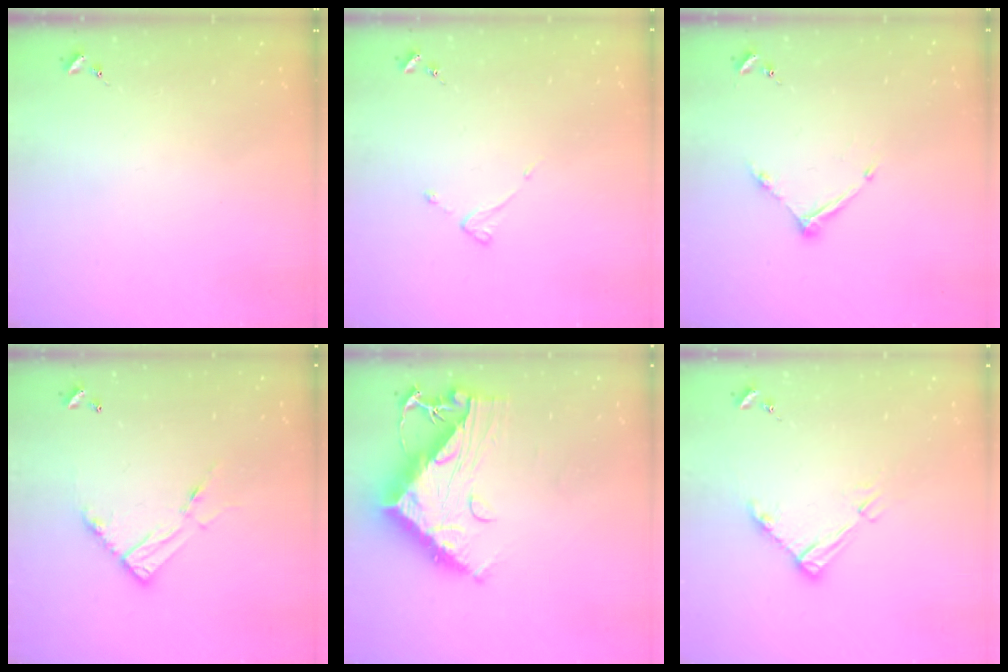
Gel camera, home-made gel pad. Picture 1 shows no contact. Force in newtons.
{"total": 3.6, "press": 3.6, "slide": 0.3}
{"total": 8.6, "press": 8.6, "slide": 0.5}
{"total": 11.2, "press": 11.2, "slide": 0.9}
{"total": 14.5, "press": 14.4, "slide": 1.6}
{"total": 9.1, "press": 9.1, "slide": 0.8}